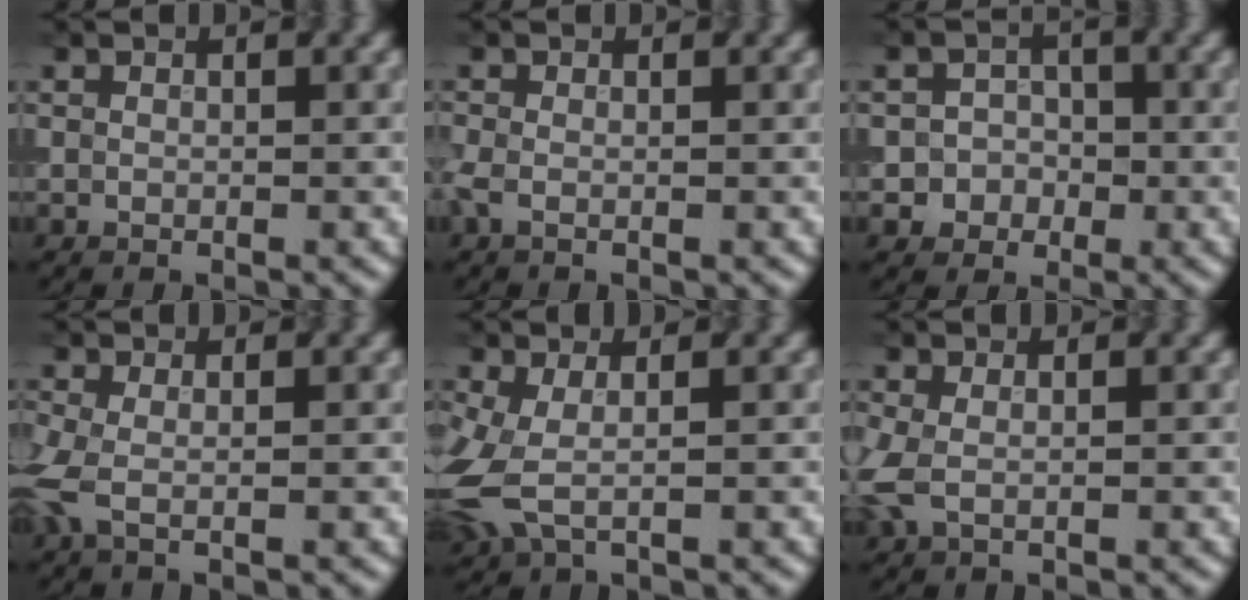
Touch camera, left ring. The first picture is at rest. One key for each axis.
{"total": 1.0, "fx": -0.3, "fy": 0.4, "fz": 0.8, "tx": -0.021, "ty": -0.003, "tz": -0.009}
{"total": 2.8, "fx": -0.9, "fy": 2.6, "fz": 0.6, "tx": 0.019, "ty": 0.004, "tz": -0.026}
{"total": 2.1, "fx": -0.3, "fy": 0.7, "fz": 2.0, "tx": -0.053, "ty": -0.004, "tz": -0.014}
{"total": 3.7, "fx": -0.2, "fy": 1.8, "fz": 3.2, "tx": -0.096, "ty": -0.007, "tz": -0.007}
{"total": 2.1, "fx": 0.0, "fy": 1.1, "fz": 1.8, "tx": -0.050, "ty": 0.000, "tz": -0.006}